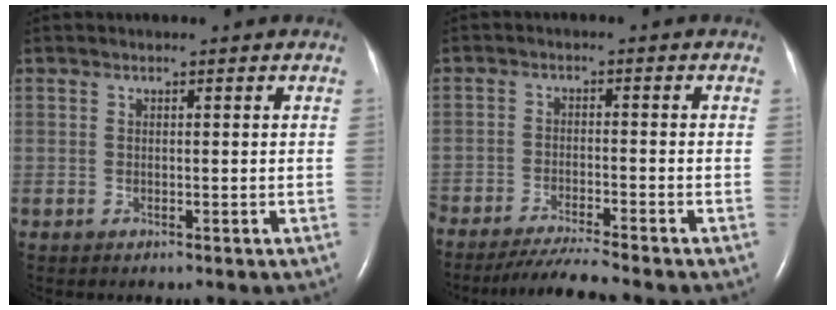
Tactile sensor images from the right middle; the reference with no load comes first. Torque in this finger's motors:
{"motor_torque": [1.00, -1.14, 0.28, 0.21]}